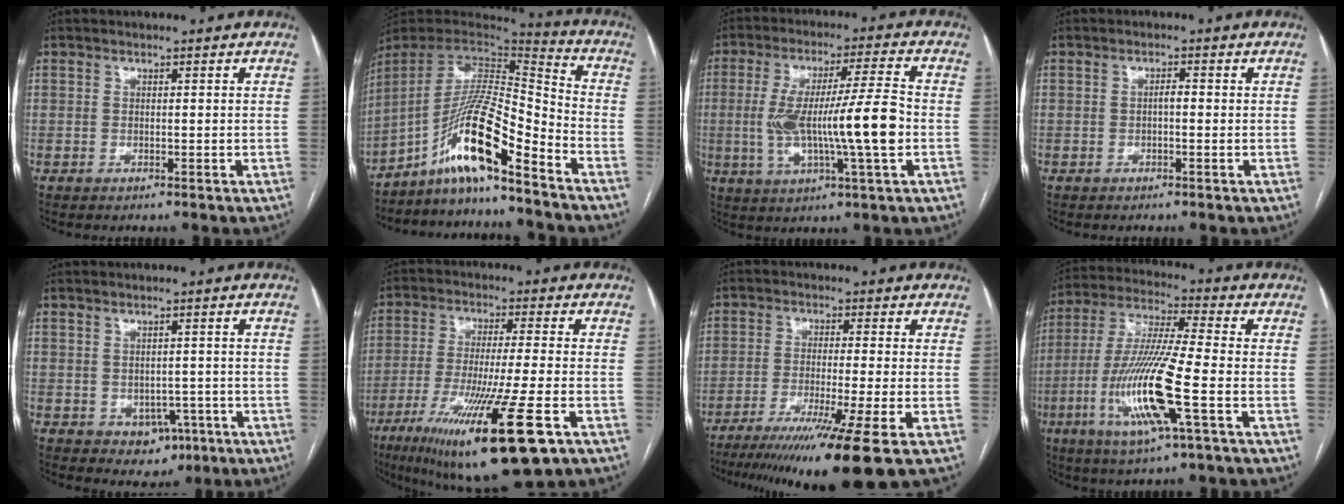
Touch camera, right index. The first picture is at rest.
{"total": 14.5, "force": [-9.9, 0.9, 10.6], "torque": [-0.192, 0.015, -0.176]}
{"total": 14.0, "force": [-1.6, 0.5, 13.9], "torque": [-0.263, 0.011, -0.025]}
{"total": 1.1, "force": [-0.2, 0.3, 1.1], "torque": [-0.019, 0.003, -0.003]}
{"total": 4.7, "force": [-1.6, 3.5, 2.6], "torque": [-0.026, 0.007, -0.010]}
{"total": 19.7, "force": [-10.0, 1.2, 17.0], "torque": [-0.272, -0.055, -0.165]}
{"total": 14.8, "force": [-10.2, -2.0, 10.6], "torque": [-0.155, -0.050, -0.164]}
{"total": 15.5, "force": [-4.7, 0.5, 14.7], "torque": [-0.308, -0.014, -0.090]}